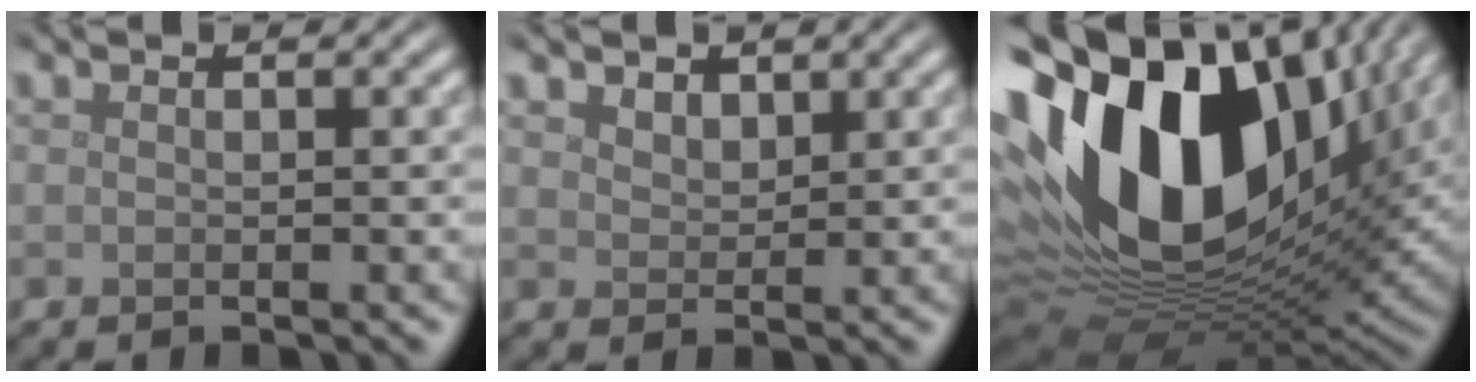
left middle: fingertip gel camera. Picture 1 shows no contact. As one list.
[{"total": 1.8, "force": [1.4, 0.9, 0.5], "torque": [-0.014, -0.007, 0.031]}, {"total": 20.7, "force": [5.3, 12.1, 15.9], "torque": [-0.336, -0.007, 0.092]}]